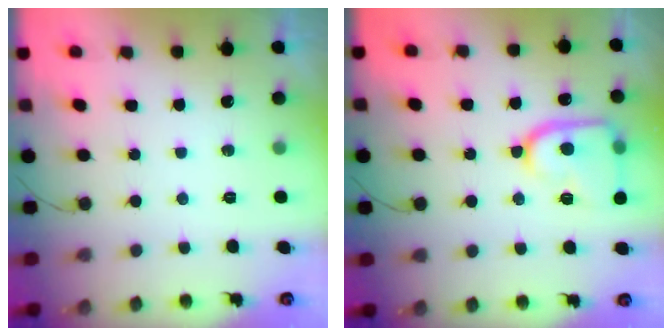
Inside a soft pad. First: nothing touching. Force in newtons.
{"total": 15.8, "press": 15.7, "slide": 1.3}